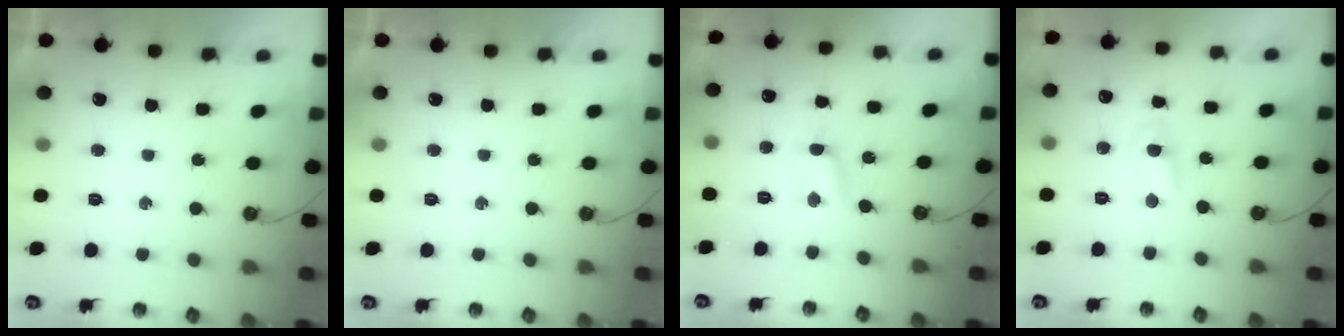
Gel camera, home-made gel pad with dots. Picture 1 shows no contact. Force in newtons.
{"total": 0.0}
{"total": 1.8, "press": 1.8, "slide": 0.2}
{"total": 3.5, "press": 3.5, "slide": 0.4}